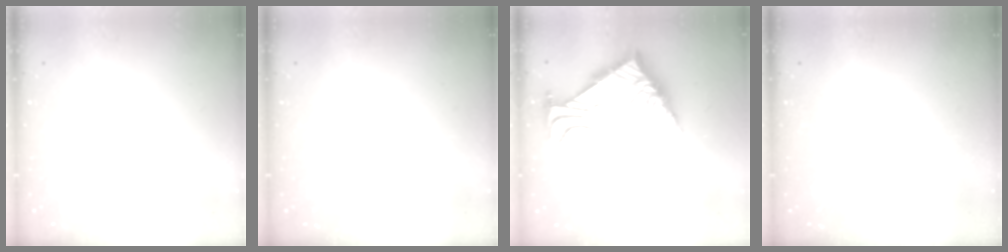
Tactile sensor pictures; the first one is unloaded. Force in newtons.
{"total": 0.0}
{"total": 9.9, "press": 9.8, "slide": 1.0}
{"total": 0.0}